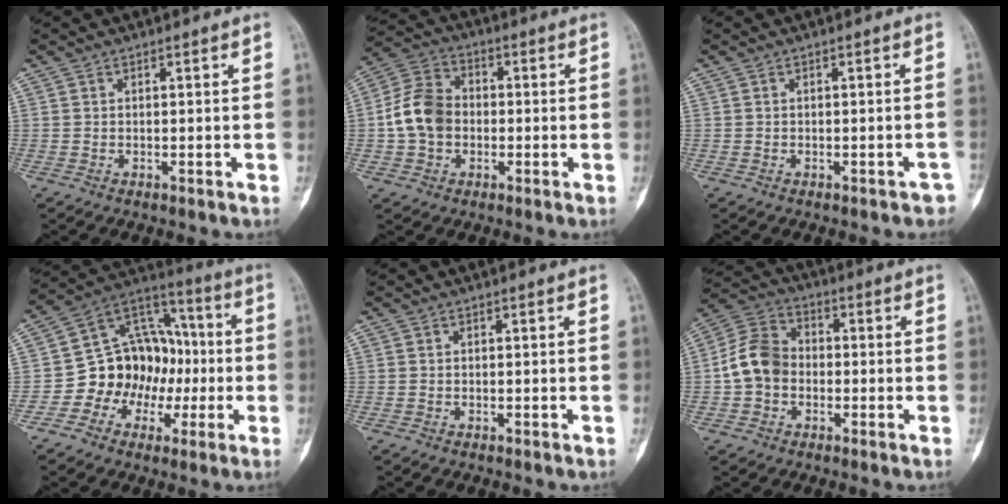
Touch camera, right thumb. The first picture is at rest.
{"total": 9.6, "force": [-0.9, 7.4, 6.0], "torque": [-0.101, 0.025, -0.027]}
{"total": 2.4, "force": [-1.8, 1.1, 1.1], "torque": [-0.008, 0.015, -0.016]}
{"total": 15.5, "force": [-2.9, 13.0, 8.0], "torque": [-0.069, 0.063, -0.051]}
{"total": 0.0}
{"total": 9.2, "force": [-1.1, 7.3, 5.5], "torque": [-0.092, 0.029, -0.035]}